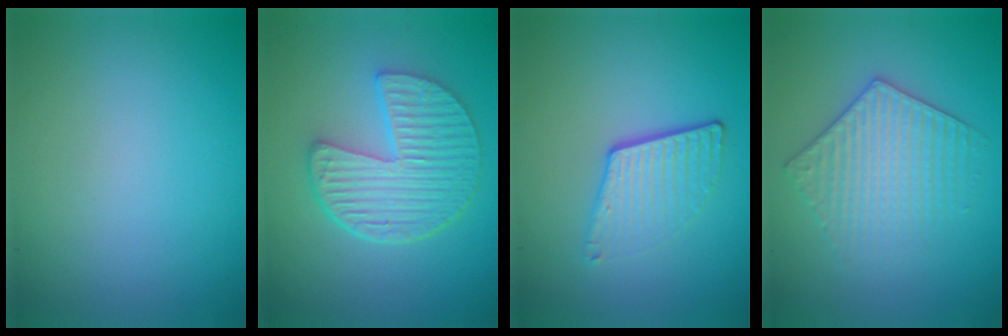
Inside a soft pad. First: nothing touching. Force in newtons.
{"total": 6.3, "press": 4.6, "slide": 4.3}
{"total": 3.8, "press": 2.5, "slide": 2.9}
{"total": 3.8, "press": 3.8, "slide": 0.6}